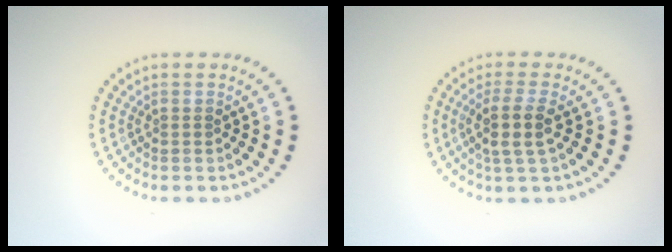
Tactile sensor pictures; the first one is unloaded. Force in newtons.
{"total": 2.8, "press": 2.3, "slide": 1.6}